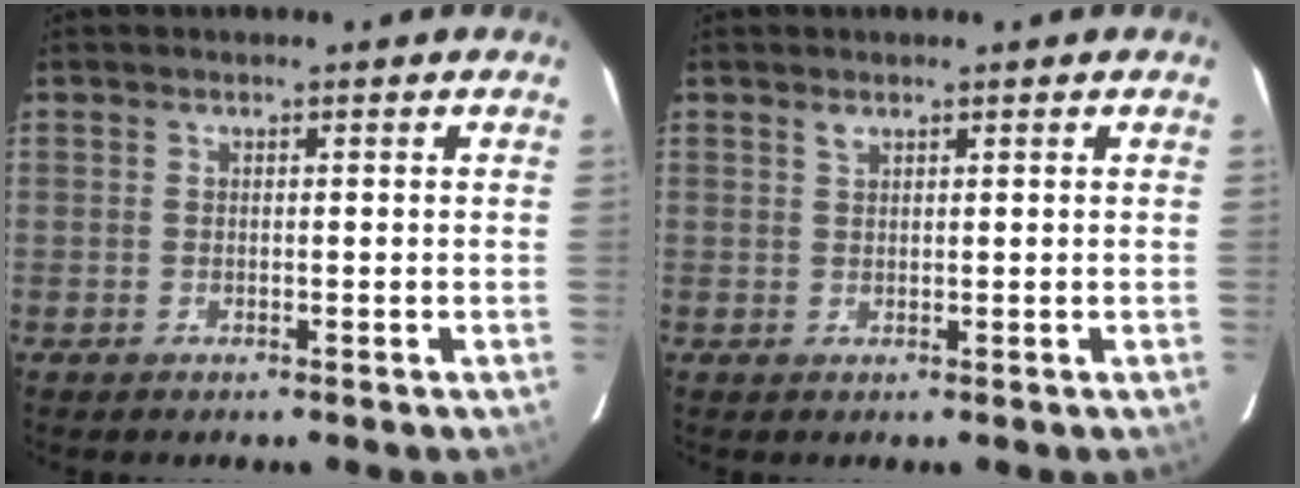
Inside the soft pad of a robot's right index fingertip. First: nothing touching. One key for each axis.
{"total": 0.9, "fx": 0.7, "fy": 0.4, "fz": 0.4, "tx": -0.007, "ty": 0.003, "tz": 0.013}